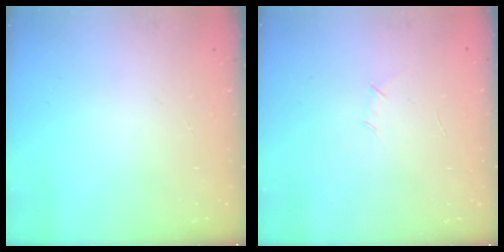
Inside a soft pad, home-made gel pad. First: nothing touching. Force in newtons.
{"total": 3.7, "press": 3.5, "slide": 0.9}